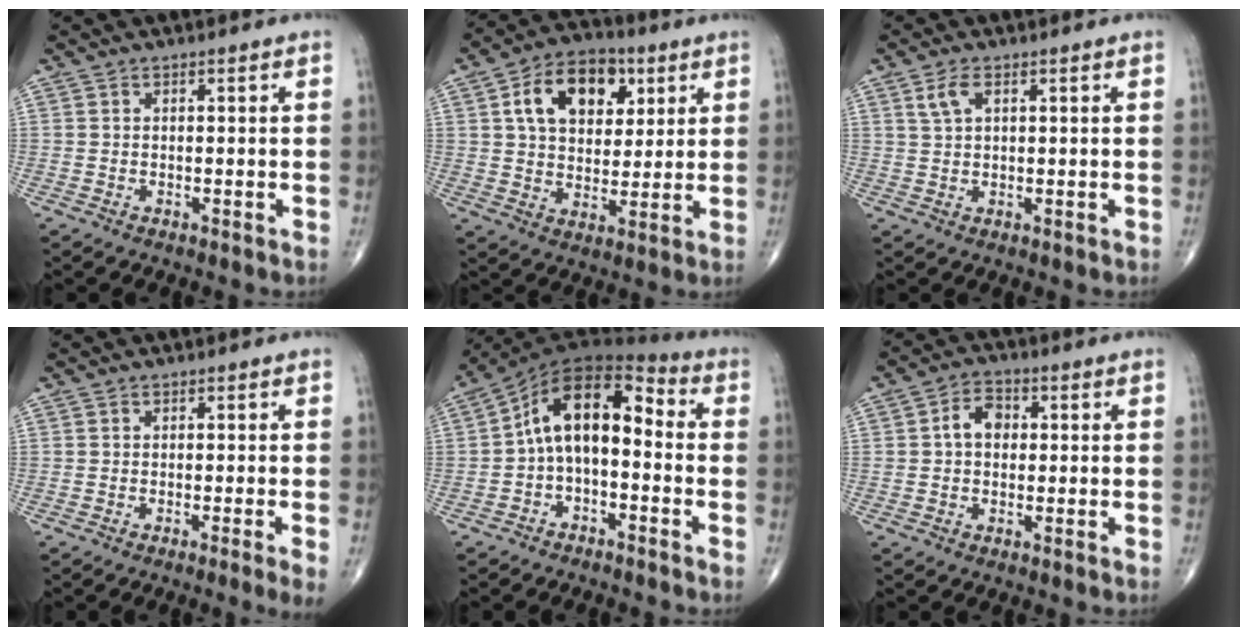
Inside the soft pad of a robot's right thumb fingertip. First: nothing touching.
{"total": 14.8, "force": [5.3, 9.7, 9.9], "torque": [-0.127, -0.004, 0.086]}
{"total": 3.1, "force": [1.4, 1.5, 2.3], "torque": [-0.049, 0.005, 0.032]}
{"total": 2.9, "force": [-1.3, -0.4, 2.5], "torque": [-0.045, -0.006, -0.023]}
{"total": 12.0, "force": [-1.0, 6.9, 9.8], "torque": [-0.143, 0.056, -0.031]}
{"total": 5.3, "force": [0.4, 3.8, 3.6], "torque": [-0.056, 0.016, -0.001]}